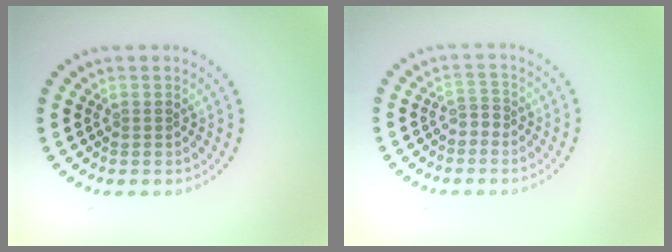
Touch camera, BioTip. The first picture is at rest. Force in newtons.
{"total": 1.2, "press": 0.9, "slide": 0.9}